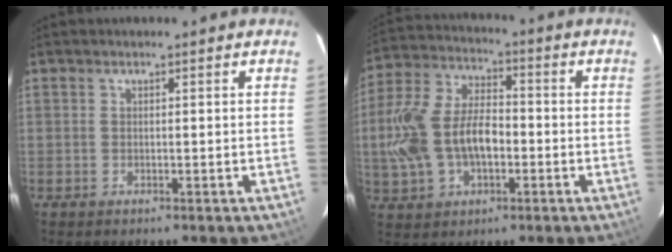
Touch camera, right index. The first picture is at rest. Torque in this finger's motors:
{"motor_torque": [0.49, -0.09, 0.44, 0.21]}